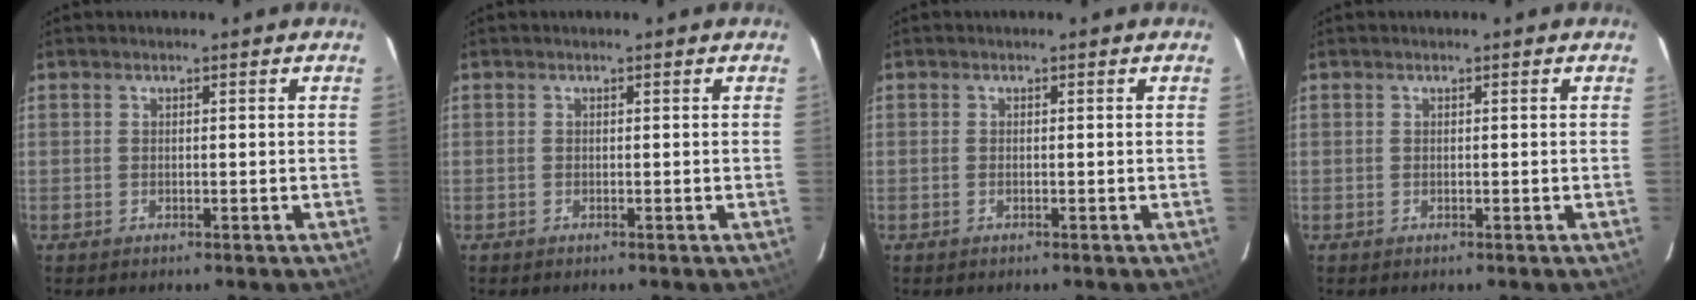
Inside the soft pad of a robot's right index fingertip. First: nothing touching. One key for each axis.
{"total": 0.0}
{"total": 0.0}
{"total": 0.0}